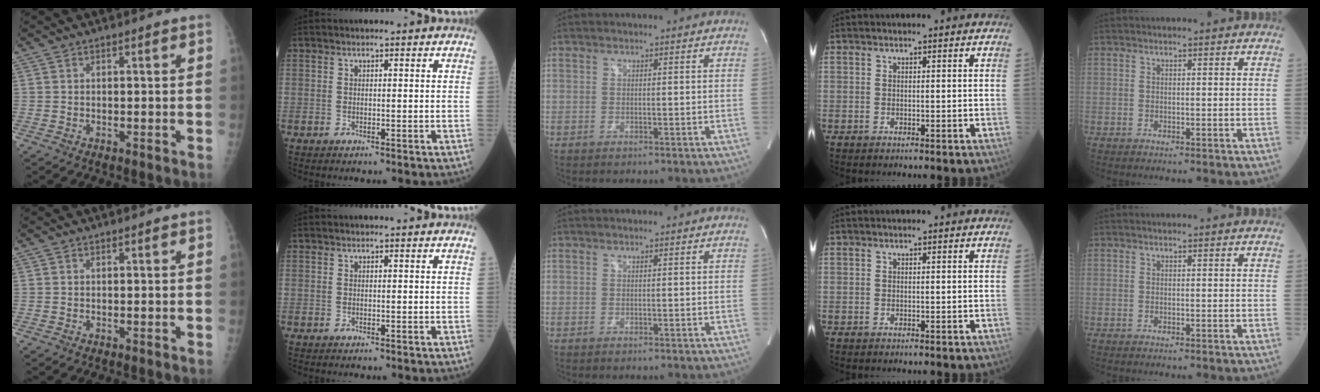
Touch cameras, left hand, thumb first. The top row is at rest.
{}